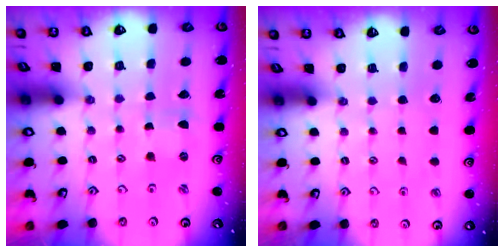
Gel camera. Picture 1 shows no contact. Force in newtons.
{"total": 0.0}